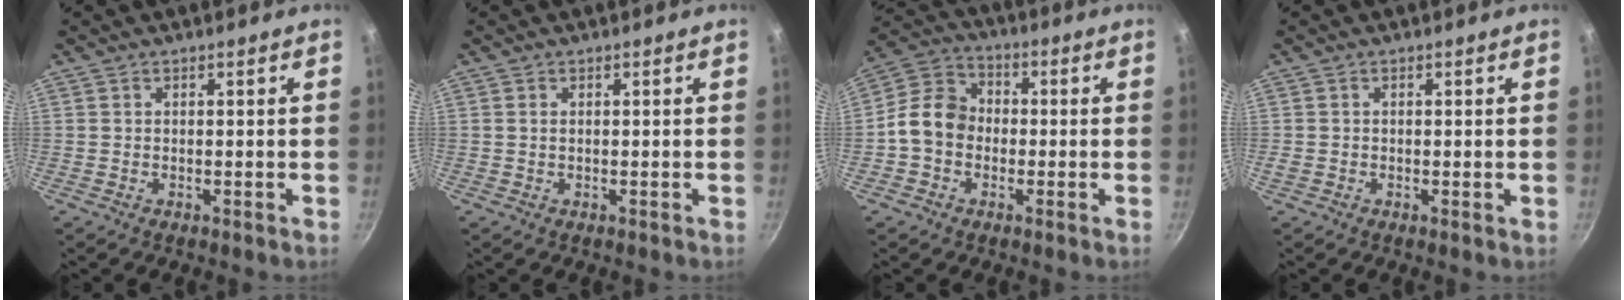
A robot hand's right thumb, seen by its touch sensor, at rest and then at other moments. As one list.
[{"total": 0.7, "force": [0.2, 0.3, 0.6], "torque": [-0.010, 0.000, 0.002]}, {"total": 9.6, "force": [-1.4, 7.8, 5.3], "torque": [-0.068, 0.030, -0.049]}, {"total": 0.8, "force": [-0.1, 0.6, 0.5], "torque": [-0.009, 0.001, -0.003]}]